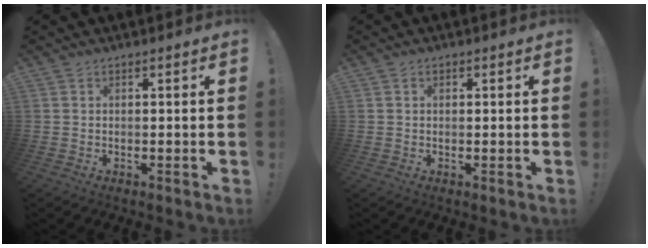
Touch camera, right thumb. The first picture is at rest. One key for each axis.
{"total": 0.9, "fx": 0.2, "fy": 0.8, "fz": 0.3, "tx": 0.003, "ty": 0.000, "tz": 0.002}